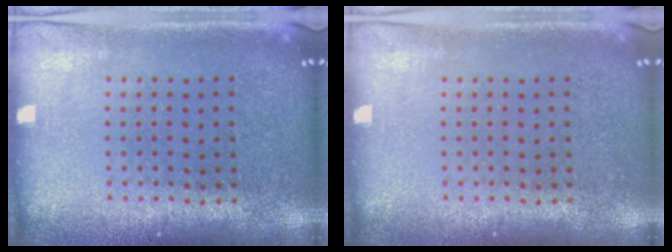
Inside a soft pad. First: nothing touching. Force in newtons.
{"total": 0.0}